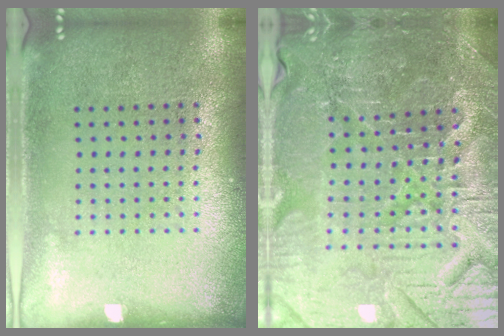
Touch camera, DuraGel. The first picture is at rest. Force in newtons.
{"total": 4.8, "press": 4.6, "slide": 1.2}